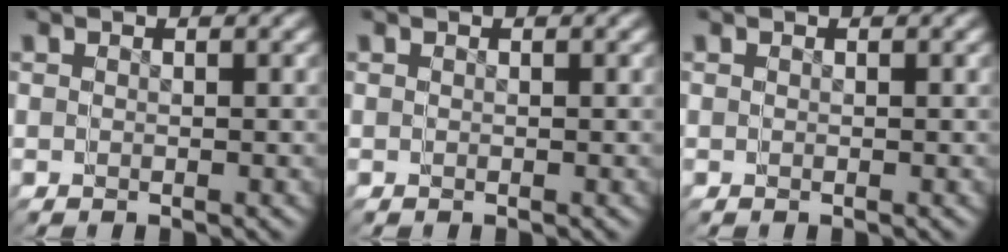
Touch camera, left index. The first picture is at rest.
{"total": 0.0}
{"total": 0.0}